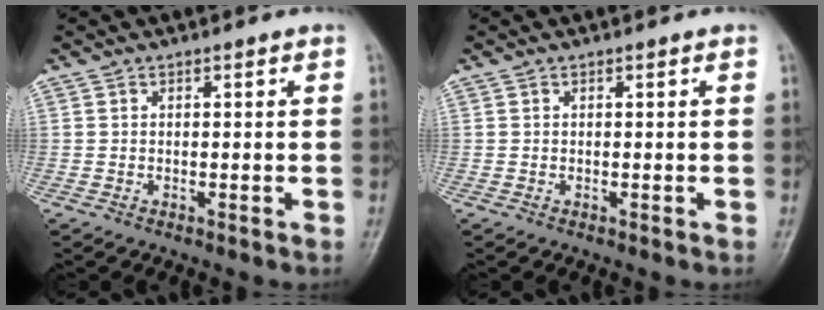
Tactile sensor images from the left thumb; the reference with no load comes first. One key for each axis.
{"total": 0.0}